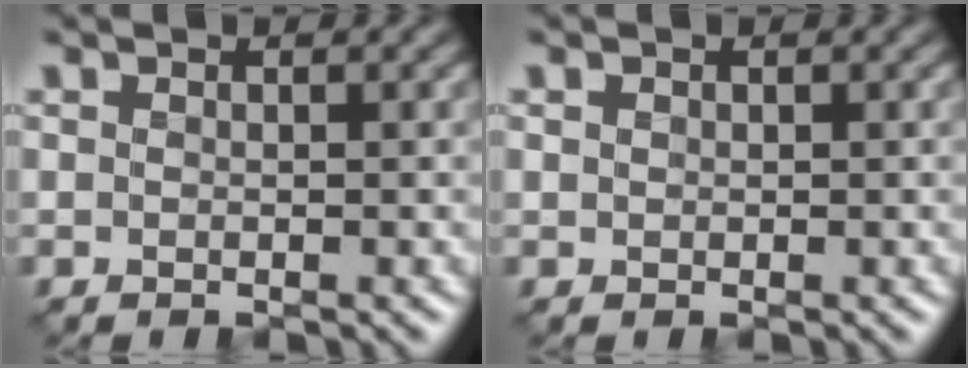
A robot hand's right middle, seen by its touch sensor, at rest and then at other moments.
{"total": 0.0}